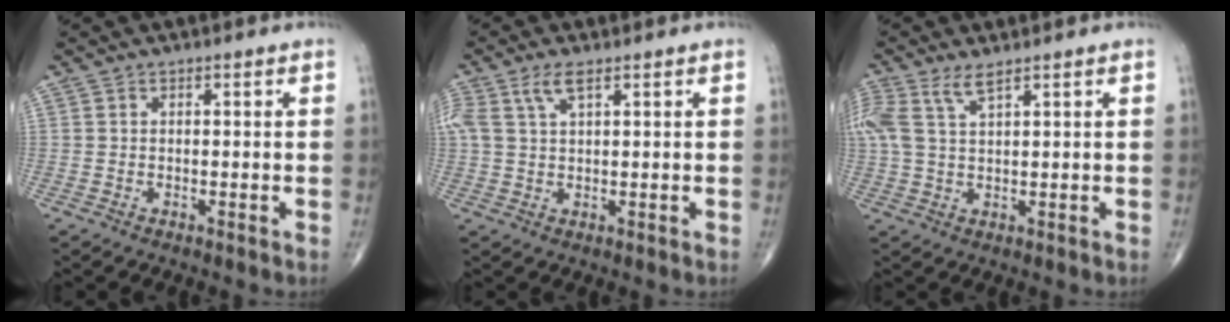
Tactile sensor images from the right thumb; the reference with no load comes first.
{"total": 5.2, "force": [2.6, 2.0, 4.1], "torque": [-0.103, 0.008, 0.056]}
{"total": 6.2, "force": [3.5, 1.8, 4.8], "torque": [-0.134, 0.006, 0.080]}